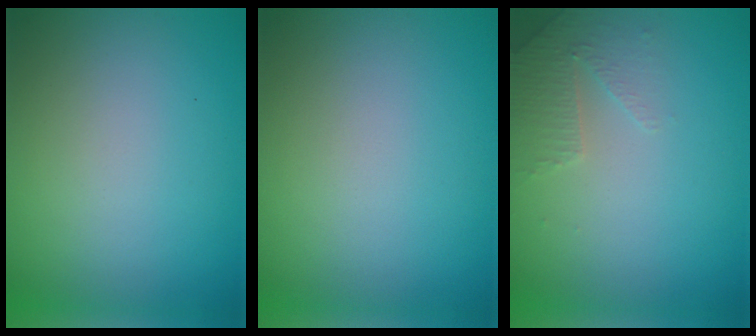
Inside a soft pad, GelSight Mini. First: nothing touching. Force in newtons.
{"total": 0.0}
{"total": 1.9, "press": 1.8, "slide": 0.5}